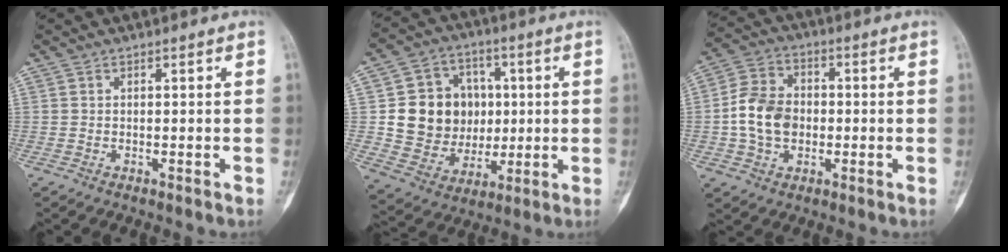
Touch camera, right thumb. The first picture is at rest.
{"total": 15.9, "force": [1.5, 13.7, 7.9], "torque": [-0.081, 0.011, 0.043]}
{"total": 10.5, "force": [-1.0, 7.9, 6.9], "torque": [-0.107, 0.021, -0.026]}